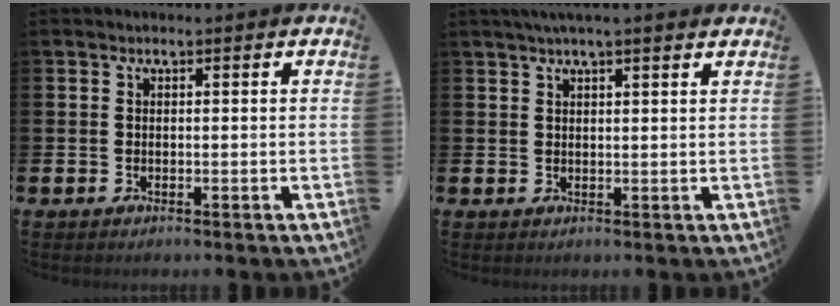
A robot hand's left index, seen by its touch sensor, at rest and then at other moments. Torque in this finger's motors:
{"motor_torque": [0.94, -1.20, 0.36, 0.21]}